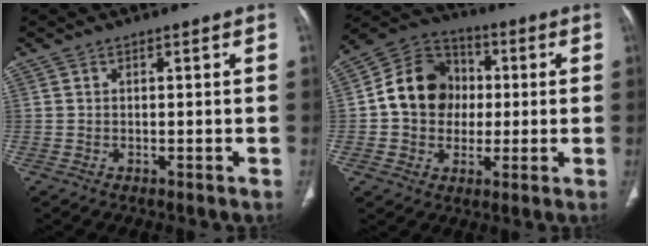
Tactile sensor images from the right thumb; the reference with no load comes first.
{"total": 13.8, "force": [0.5, 11.8, 7.1], "torque": [-0.089, 0.026, 0.000]}